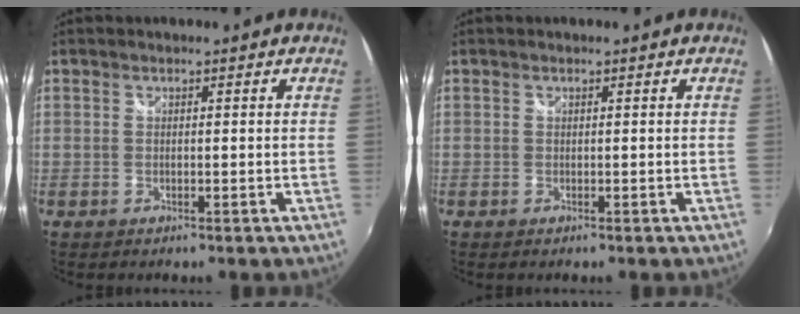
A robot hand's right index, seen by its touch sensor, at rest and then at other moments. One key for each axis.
{"total": 0.0}